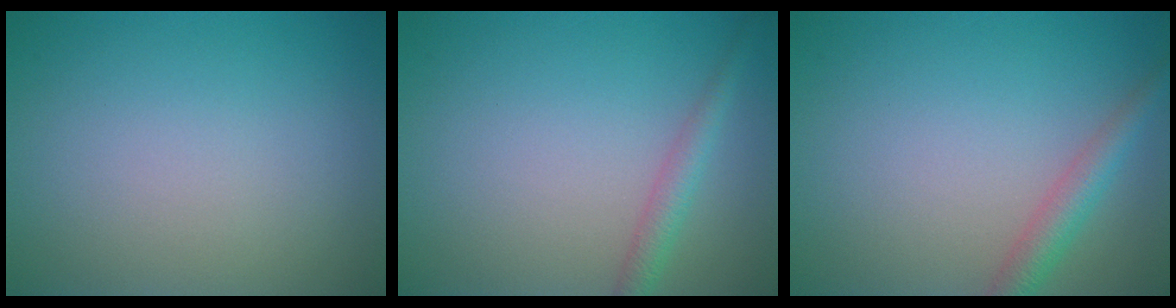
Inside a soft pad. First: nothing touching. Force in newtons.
{"total": 2.0, "press": 2.0, "slide": 0.1}
{"total": 2.7, "press": 2.7, "slide": 0.1}